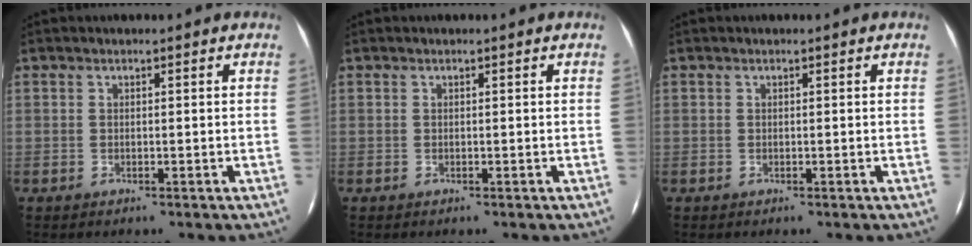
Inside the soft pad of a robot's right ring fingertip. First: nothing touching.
{"total": 0.0}
{"total": 0.0}